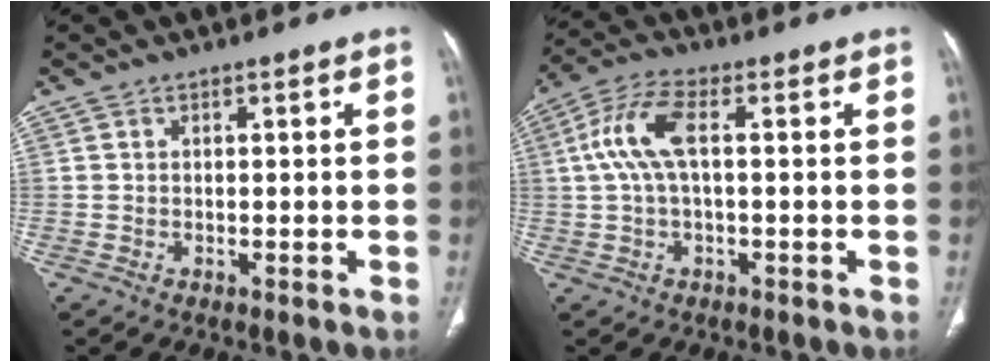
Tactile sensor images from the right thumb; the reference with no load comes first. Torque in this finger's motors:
{"motor_torque": [0.99, 2.04, 1.03, -0.55, 0.13]}